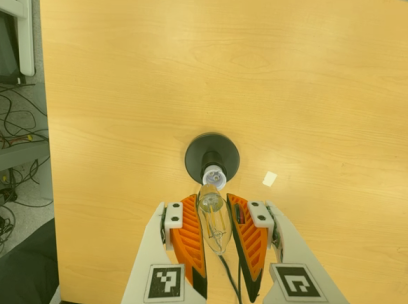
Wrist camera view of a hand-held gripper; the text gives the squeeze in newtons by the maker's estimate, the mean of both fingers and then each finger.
{"total": 17.7, "left": 18.8, "right": 16.6}